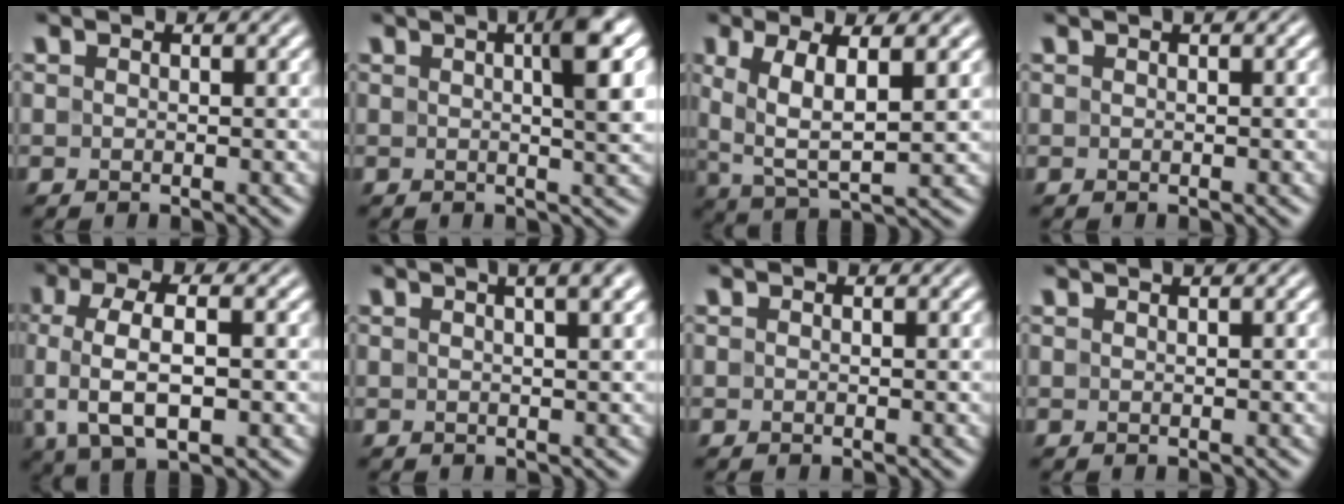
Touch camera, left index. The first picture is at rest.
{"total": 4.9, "force": [1.2, 0.8, 4.7], "torque": [-0.057, 0.011, 0.013]}
{"total": 5.2, "force": [1.3, 1.5, 4.8], "torque": [-0.096, -0.001, 0.026]}
{"total": 0.6, "force": [0.2, 0.0, 0.6], "torque": [-0.009, 0.003, 0.003]}
{"total": 6.8, "force": [-0.4, 2.7, 6.3], "torque": [-0.125, 0.005, -0.009]}
{"total": 4.6, "force": [2.2, 1.7, 3.7], "torque": [-0.024, 0.023, -0.003]}
{"total": 0.0}
{"total": 1.2, "force": [0.7, 0.2, 1.0], "torque": [-0.013, 0.003, 0.004]}